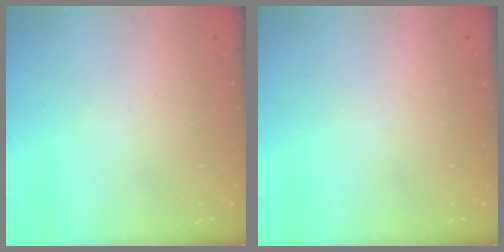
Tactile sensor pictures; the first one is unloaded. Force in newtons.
{"total": 0.0}